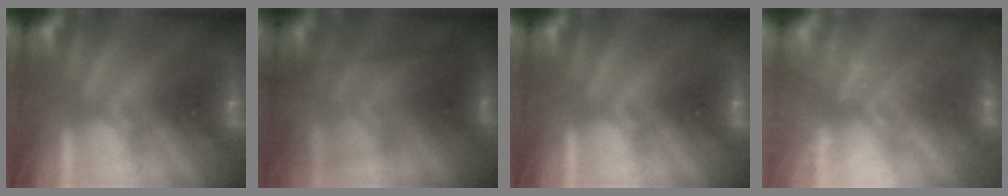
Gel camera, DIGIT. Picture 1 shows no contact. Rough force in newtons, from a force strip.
{"total": 4.9}
{"total": 0.0}
{"total": 1.9}